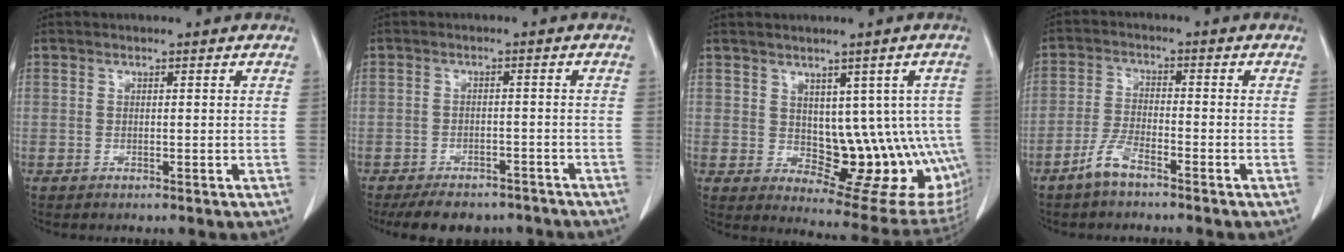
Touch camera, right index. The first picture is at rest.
{"total": 10.1, "force": [-8.4, 4.5, 3.2], "torque": [-0.042, -0.003, -0.106]}
{"total": 13.6, "force": [-0.6, 6.9, 11.7], "torque": [-0.110, 0.006, 0.013]}
{"total": 4.4, "force": [-3.3, 0.9, 2.9], "torque": [-0.069, -0.002, -0.066]}